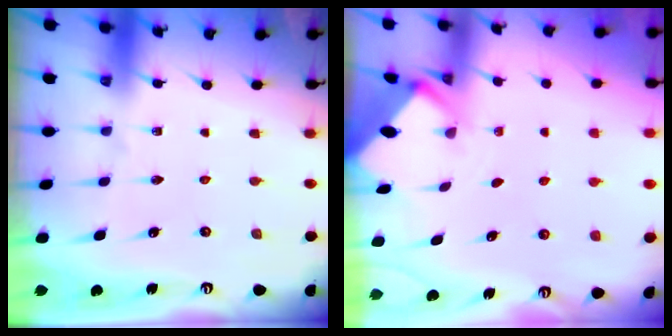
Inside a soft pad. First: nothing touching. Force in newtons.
{"total": 2.1, "press": 2.1, "slide": 0.0}